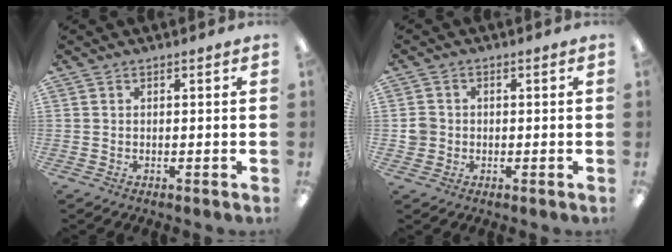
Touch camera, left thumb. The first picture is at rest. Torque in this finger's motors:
{"motor_torque": [-0.35, 0.18, -0.27, 0.11, 0.00]}